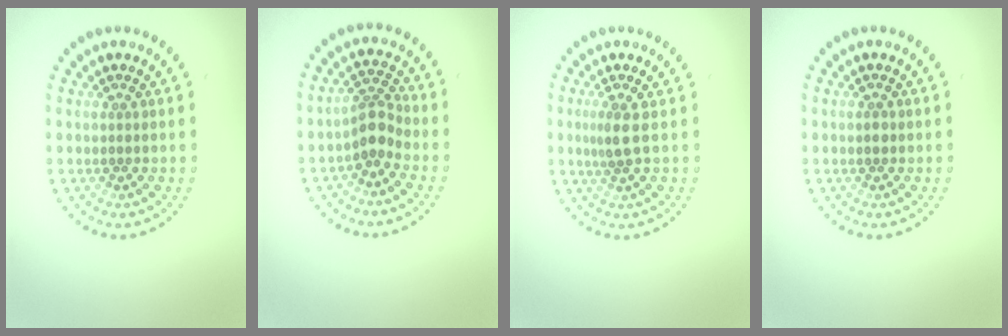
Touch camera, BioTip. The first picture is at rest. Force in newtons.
{"total": 2.7, "press": 2.1, "slide": 1.7}
{"total": 1.9, "press": 1.5, "slide": 1.1}
{"total": 0.9, "press": 0.9, "slide": 0.1}